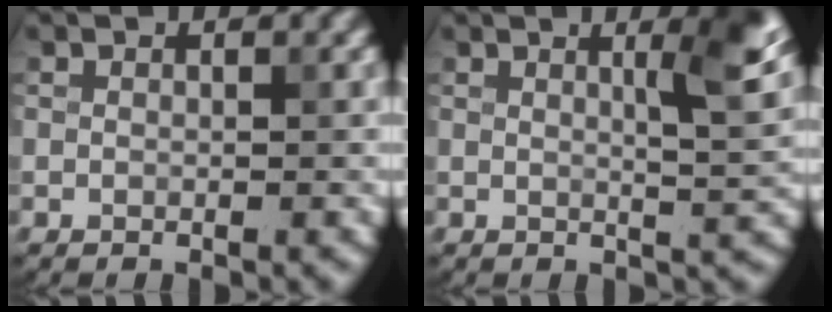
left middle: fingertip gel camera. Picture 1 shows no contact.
{"total": 4.8, "force": [1.8, 1.0, 4.3], "torque": [-0.053, 0.002, 0.025]}